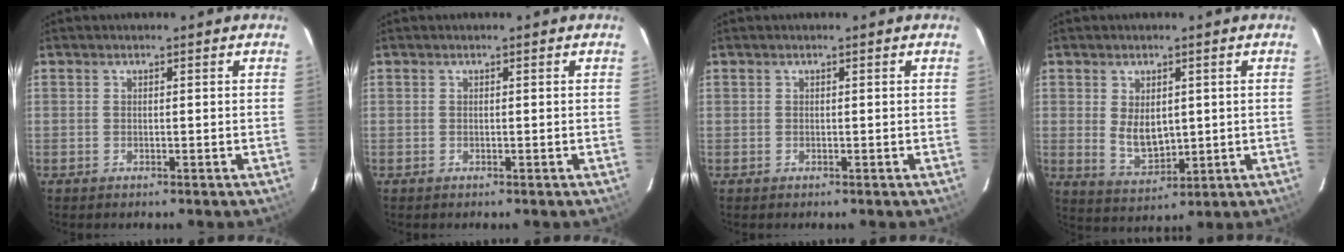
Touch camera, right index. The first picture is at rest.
{"total": 0.0}
{"total": 0.0}
{"total": 6.6, "force": [1.0, 4.1, 5.0], "torque": [-0.089, -0.007, 0.033]}